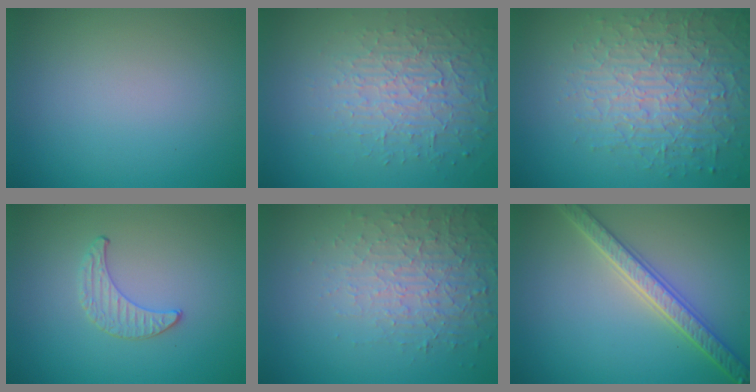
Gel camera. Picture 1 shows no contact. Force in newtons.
{"total": 3.7, "press": 3.2, "slide": 1.7}
{"total": 6.0, "press": 5.0, "slide": 3.3}
{"total": 1.0, "press": 1.0, "slide": 0.3}
{"total": 4.2, "press": 3.1, "slide": 2.7}
{"total": 4.0, "press": 3.9, "slide": 0.9}